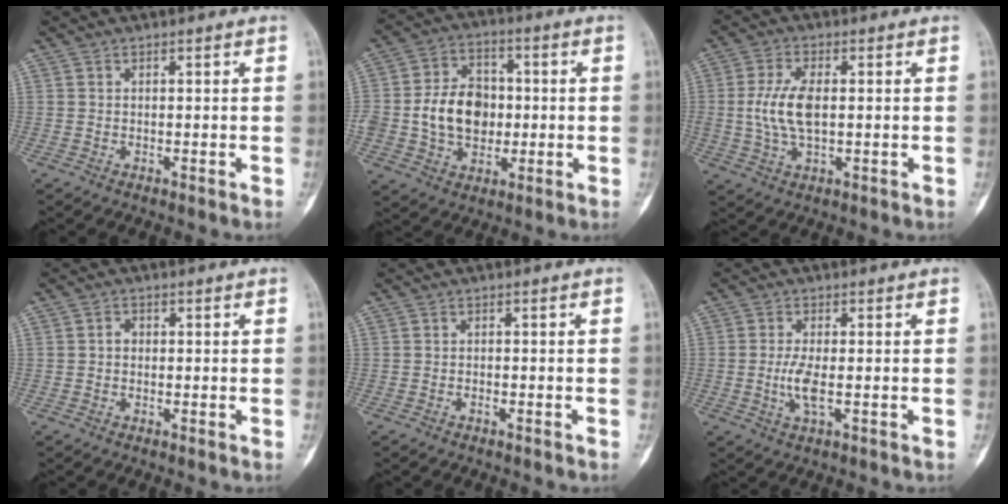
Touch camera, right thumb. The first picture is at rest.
{"total": 12.9, "force": [-0.7, 9.9, 8.2], "torque": [-0.116, 0.019, -0.010]}
{"total": 8.0, "force": [0.2, 3.9, 7.0], "torque": [-0.154, 0.002, 0.005]}
{"total": 1.4, "force": [-0.1, 1.1, 0.8], "torque": [-0.006, 0.005, -0.006]}
{"total": 0.8, "force": [-0.6, 0.2, 0.5], "torque": [-0.014, 0.006, -0.010]}
{"total": 4.2, "force": [-0.7, 1.3, 4.0], "torque": [-0.089, -0.006, -0.015]}